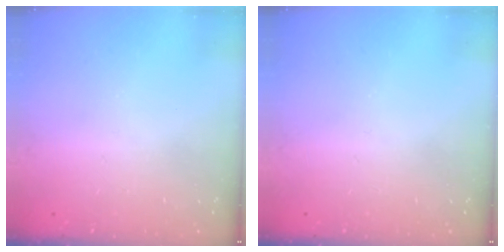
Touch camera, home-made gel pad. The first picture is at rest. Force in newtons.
{"total": 0.0}